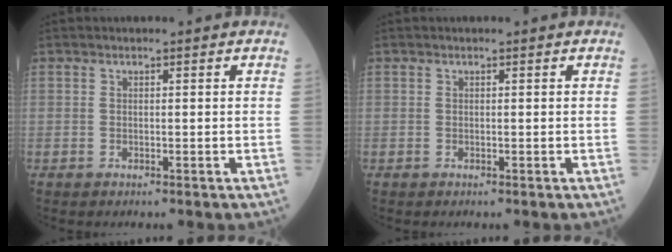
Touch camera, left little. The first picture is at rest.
{"total": 0.0}